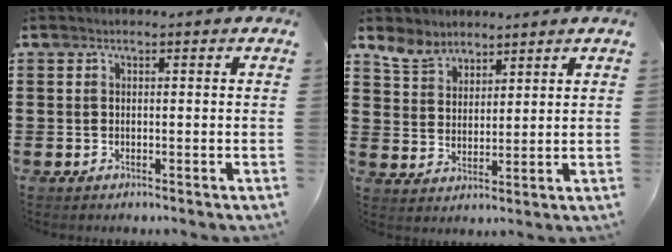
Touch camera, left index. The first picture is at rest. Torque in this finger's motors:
{"motor_torque": [0.72, -0.66, 0.11, 0.05]}